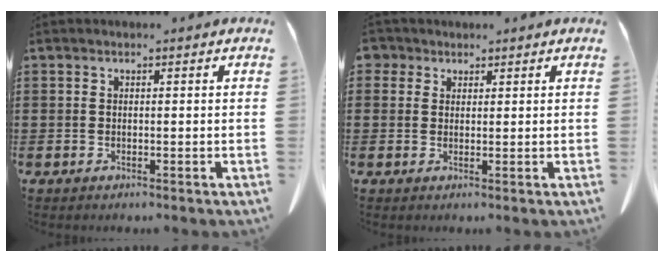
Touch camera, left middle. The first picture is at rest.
{"total": 2.1, "force": [1.4, 1.5, 0.4], "torque": [-0.016, 0.006, 0.027]}